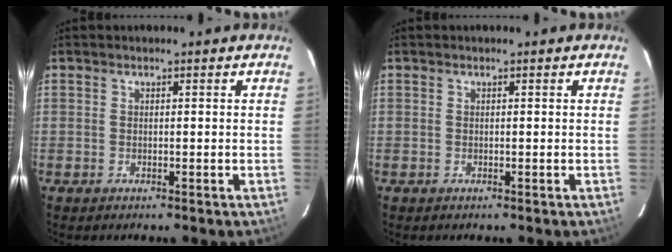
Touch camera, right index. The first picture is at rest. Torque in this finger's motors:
{"motor_torque": [0.00, 0.00, 0.00, 0.00]}